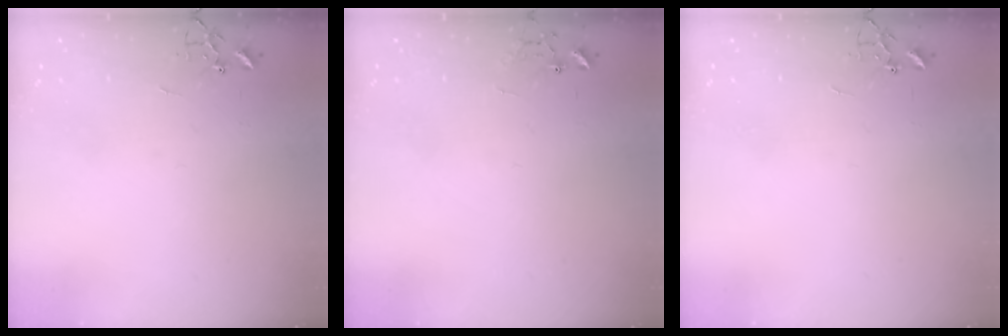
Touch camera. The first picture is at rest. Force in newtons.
{"total": 7.4, "press": 7.4, "slide": 0.6}
{"total": 0.0}